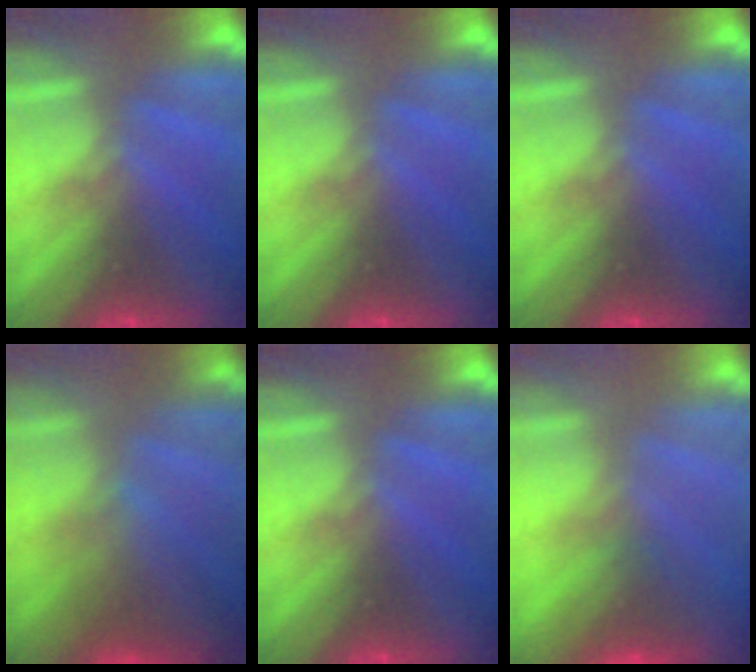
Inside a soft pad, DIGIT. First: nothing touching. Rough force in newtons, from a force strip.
{"total": 0.0}
{"total": 0.0}
{"total": 3.2}
{"total": 0.0}
{"total": 5.6}